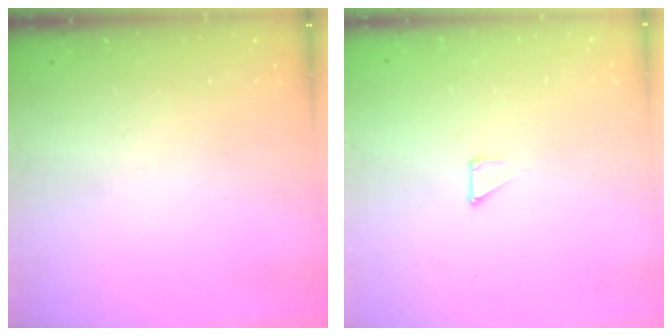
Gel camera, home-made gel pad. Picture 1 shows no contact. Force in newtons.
{"total": 1.2, "press": 1.2, "slide": 0.0}